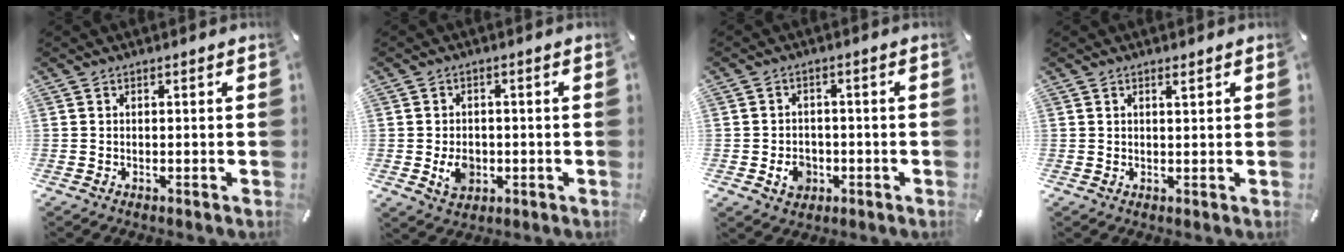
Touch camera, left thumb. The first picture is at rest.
{"total": 5.5, "force": [-1.1, 4.5, 3.0], "torque": [-0.048, -0.003, -0.021]}
{"total": 5.5, "force": [-1.6, 4.5, 2.6], "torque": [-0.039, -0.001, -0.030]}
{"total": 1.1, "force": [0.9, 0.4, 0.6], "torque": [-0.012, 0.000, 0.016]}